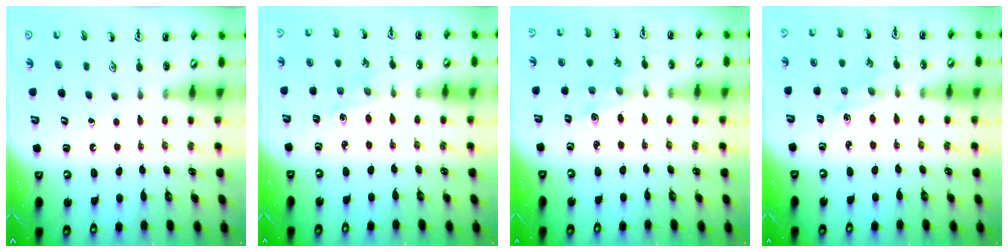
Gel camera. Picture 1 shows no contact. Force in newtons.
{"total": 0.7, "press": 0.7, "slide": 0.2}
{"total": 2.6, "press": 2.6, "slide": 0.4}
{"total": 2.0, "press": 2.0, "slide": 0.4}